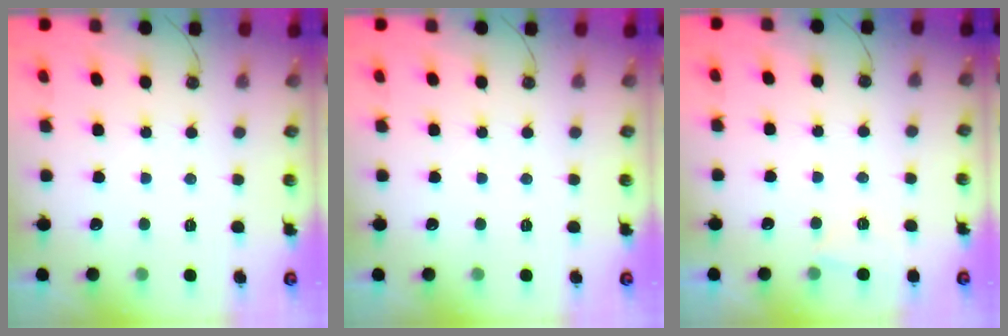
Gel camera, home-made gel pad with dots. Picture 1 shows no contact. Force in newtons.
{"total": 0.0}
{"total": 1.7, "press": 1.6, "slide": 0.4}